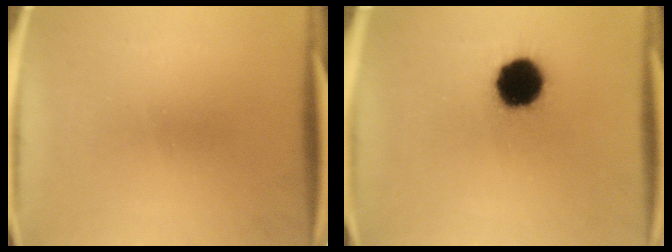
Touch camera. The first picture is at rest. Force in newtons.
{"total": 13.5}